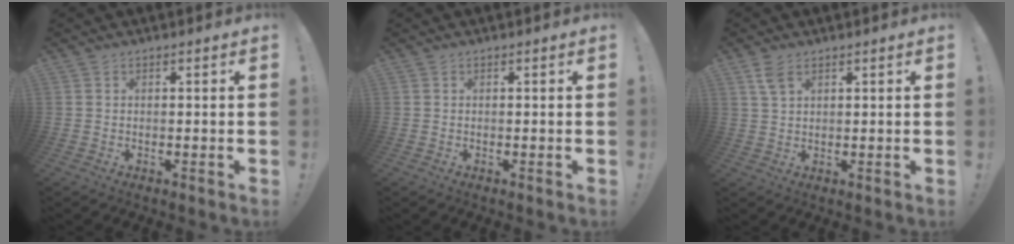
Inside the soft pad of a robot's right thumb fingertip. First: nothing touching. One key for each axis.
{"total": 0.0}
{"total": 4.4, "fx": 2.4, "fy": 2.1, "fz": 3.1, "tx": -0.047, "ty": -0.009, "tz": 0.044}